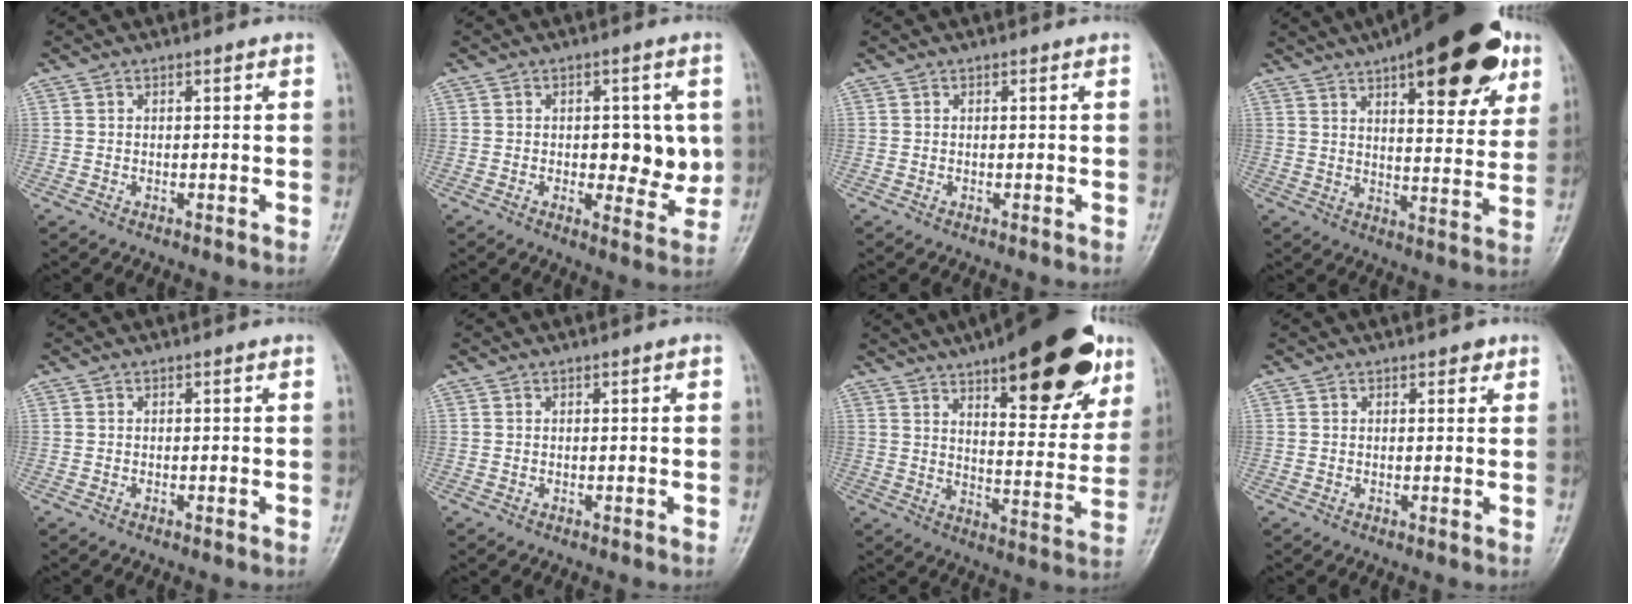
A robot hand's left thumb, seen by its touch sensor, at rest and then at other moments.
{"total": 9.1, "force": [0.2, 4.7, 7.8], "torque": [-0.068, -0.009, 0.008]}
{"total": 0.0}
{"total": 24.0, "force": [13.0, 8.6, 18.2], "torque": [-0.222, -0.021, 0.184]}
{"total": 0.0}
{"total": 0.8, "force": [0.2, 0.2, 0.8], "torque": [-0.013, 0.001, 0.002]}
{"total": 25.5, "force": [14.8, 8.7, 18.8], "torque": [-0.222, -0.045, 0.212]}
{"total": 1.9, "force": [1.1, 1.0, 1.2], "torque": [-0.005, -0.003, 0.011]}